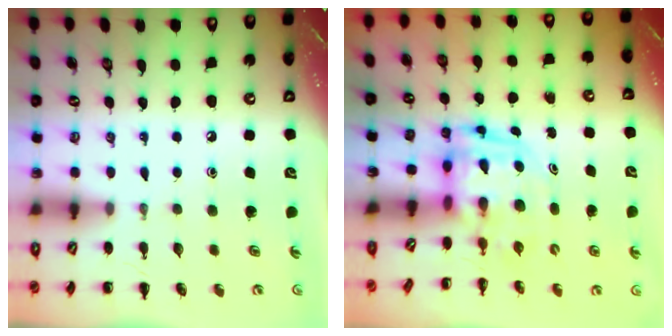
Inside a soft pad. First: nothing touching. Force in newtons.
{"total": 3.3, "press": 3.2, "slide": 0.7}